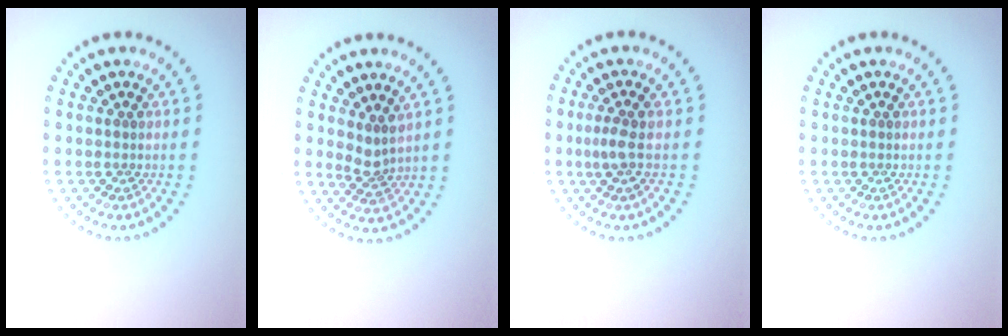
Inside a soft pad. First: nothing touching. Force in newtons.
{"total": 1.9, "press": 1.4, "slide": 1.3}
{"total": 1.9, "press": 1.4, "slide": 1.2}
{"total": 0.0}